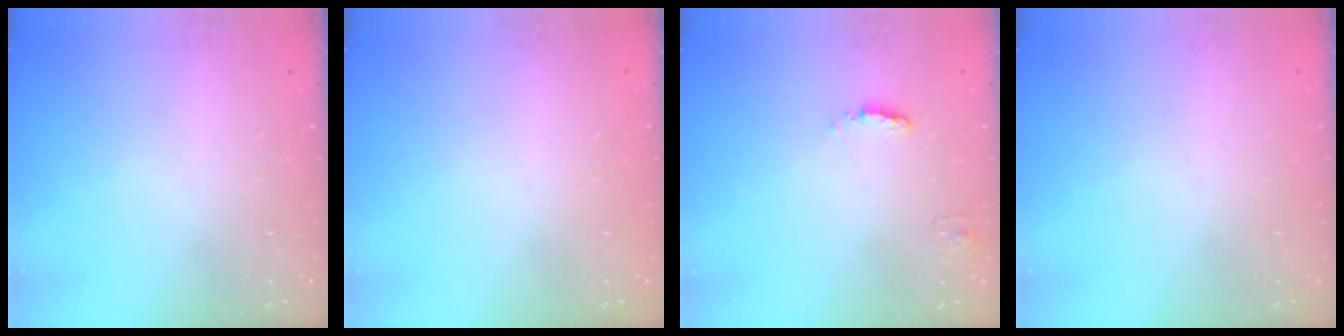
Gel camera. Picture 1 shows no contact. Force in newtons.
{"total": 1.6, "press": 1.6, "slide": 0.3}
{"total": 5.0, "press": 5.0, "slide": 0.4}
{"total": 0.0}